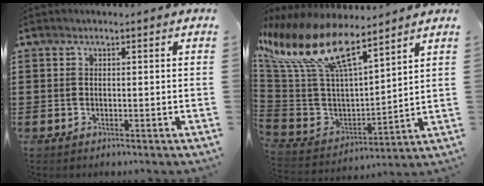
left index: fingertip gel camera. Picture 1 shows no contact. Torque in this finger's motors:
{"motor_torque": [1.25, -0.89, 1.05, 0.21]}